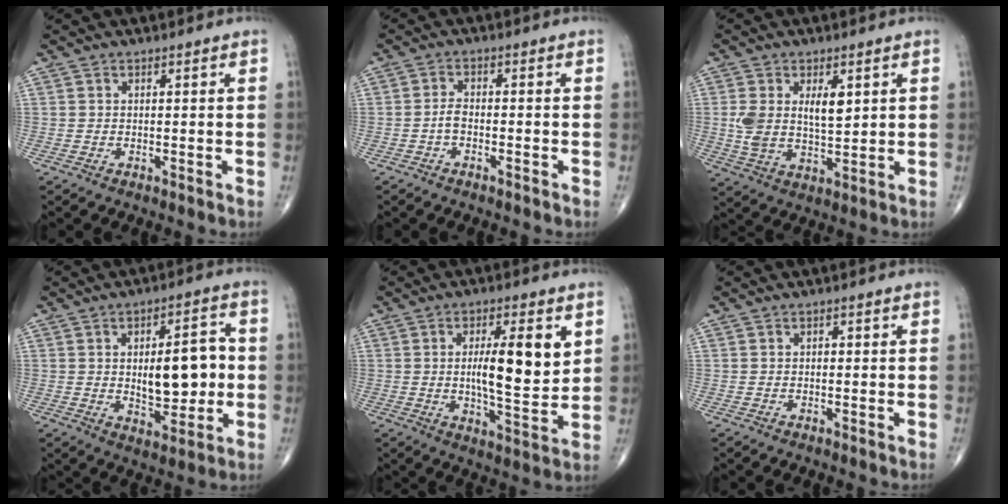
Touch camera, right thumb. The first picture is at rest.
{"total": 2.3, "force": [-1.0, 0.9, 1.8], "torque": [-0.038, 0.013, -0.024]}
{"total": 8.8, "force": [2.2, 4.5, 7.2], "torque": [-0.126, -0.014, 0.048]}
{"total": 12.8, "force": [0.2, 6.0, 11.3], "torque": [-0.137, 0.007, 0.010]}
{"total": 13.0, "force": [2.9, 3.8, 12.1], "torque": [-0.178, -0.021, 0.048]}
{"total": 0.7, "force": [0.1, 0.4, 0.5], "torque": [-0.002, 0.003, 0.000]}